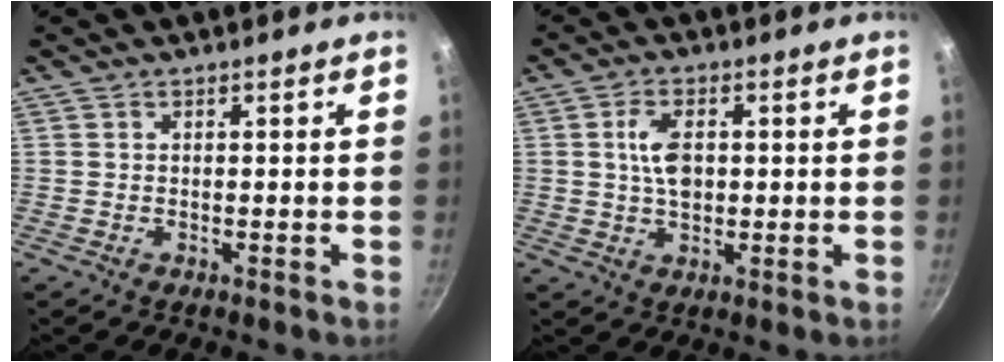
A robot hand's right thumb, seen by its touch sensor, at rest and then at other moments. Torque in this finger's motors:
{"motor_torque": [0.08, 1.17, 0.67, -0.20, 0.21]}